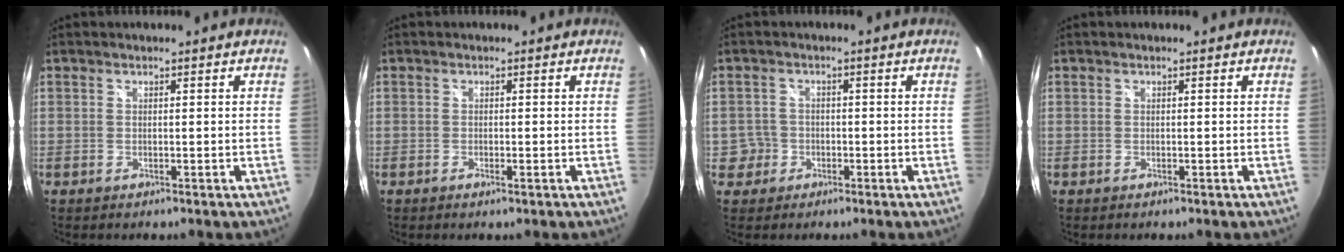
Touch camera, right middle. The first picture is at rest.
{"total": 1.0, "force": [-0.6, 0.2, 0.8], "torque": [-0.014, 0.000, -0.011]}
{"total": 3.5, "force": [-1.3, 3.3, 0.1], "torque": [-0.004, 0.012, -0.021]}
{"total": 0.0}